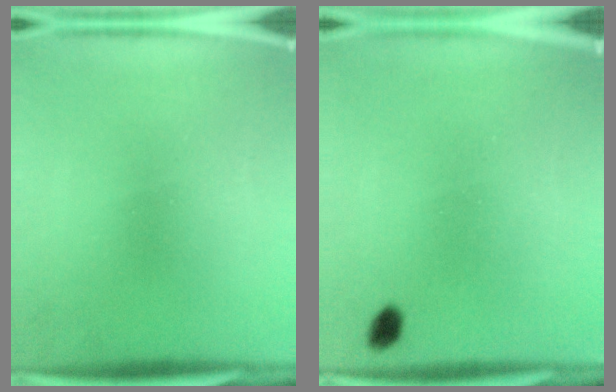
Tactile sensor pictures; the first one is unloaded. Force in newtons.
{"total": 2.0}